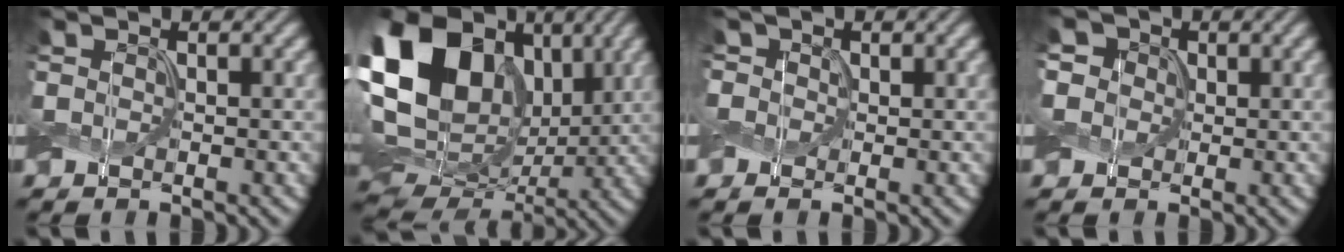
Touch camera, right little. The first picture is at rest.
{"total": 19.5, "force": [4.9, 14.1, 12.5], "torque": [-0.241, 0.043, 0.089]}
{"total": 1.3, "force": [0.3, 1.2, 0.3], "torque": [-0.008, 0.000, 0.002]}
{"total": 4.9, "force": [2.2, 3.8, 2.1], "torque": [-0.053, 0.011, 0.020]}